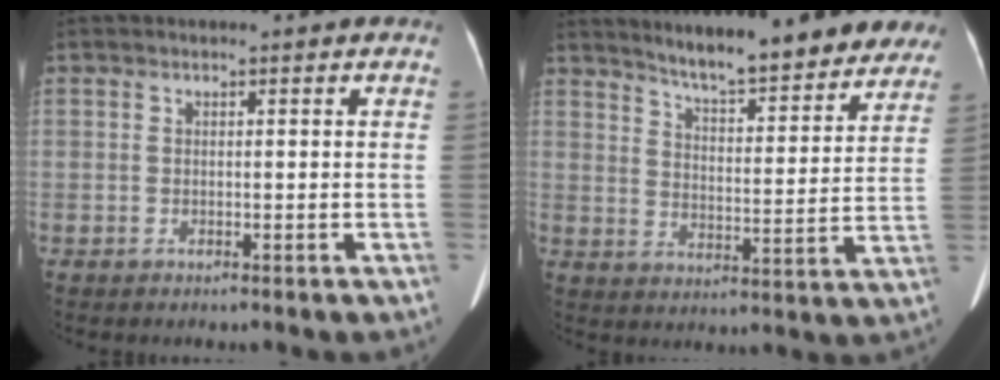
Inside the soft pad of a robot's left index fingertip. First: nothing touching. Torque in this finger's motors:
{"motor_torque": [0.59, -0.84, 0.34, 0.02]}